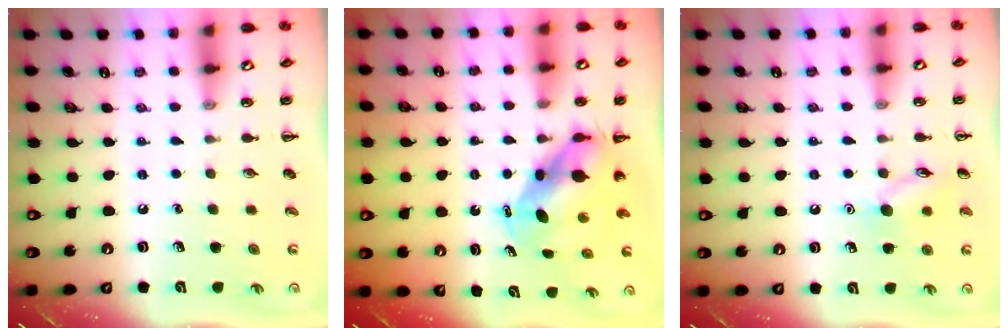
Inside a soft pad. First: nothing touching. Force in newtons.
{"total": 6.6, "press": 6.3, "slide": 1.9}
{"total": 9.1, "press": 9.1, "slide": 0.7}